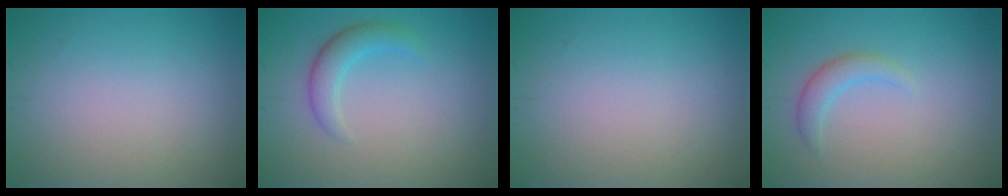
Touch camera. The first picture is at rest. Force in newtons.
{"total": 2.5, "press": 2.5, "slide": 0.0}
{"total": 0.0}
{"total": 1.9, "press": 1.9, "slide": 0.0}